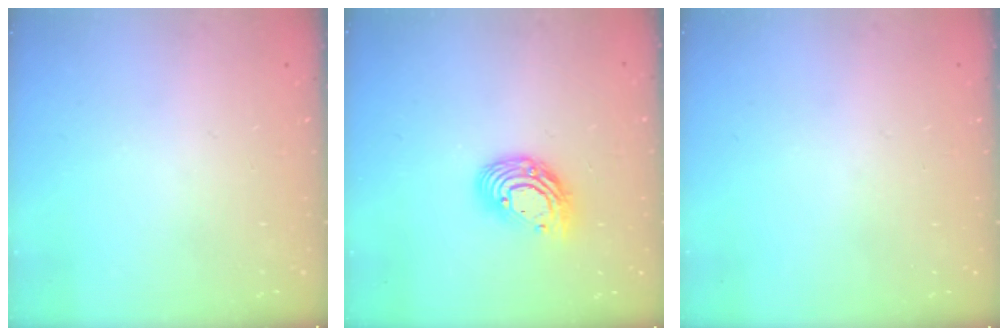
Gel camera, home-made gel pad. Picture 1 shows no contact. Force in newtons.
{"total": 11.6, "press": 11.5, "slide": 1.2}
{"total": 0.0}